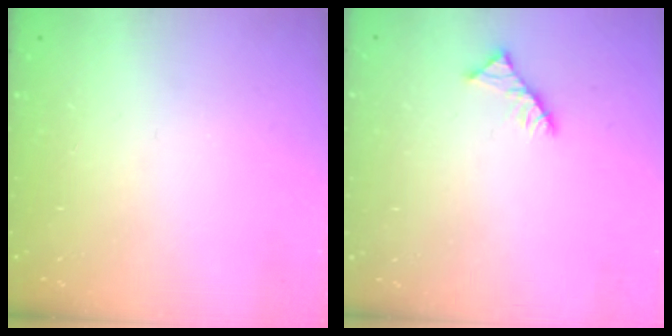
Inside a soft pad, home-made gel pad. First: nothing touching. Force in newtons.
{"total": 2.9, "press": 2.9, "slide": 0.4}